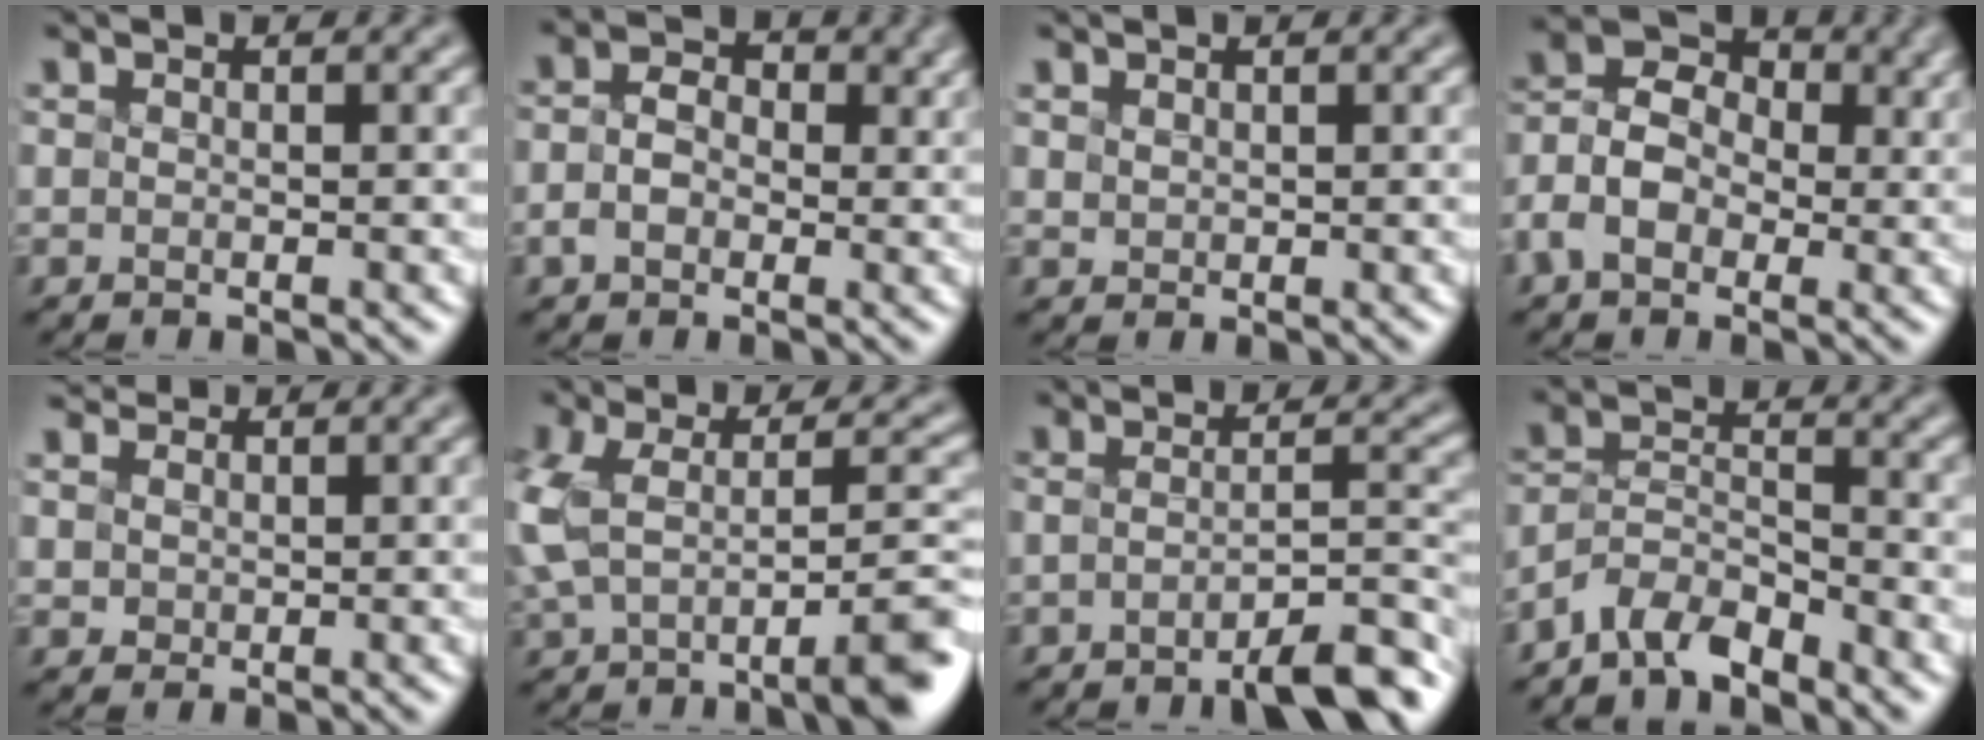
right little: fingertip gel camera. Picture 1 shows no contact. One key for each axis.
{"total": 1.7, "fx": -1.6, "fy": 0.5, "fz": -0.3, "tx": -0.021, "ty": -0.012, "tz": -0.005}
{"total": 1.5, "fx": 0.0, "fy": -0.8, "fz": -1.3, "tx": 0.000, "ty": -0.007, "tz": 0.033}
{"total": 3.8, "fx": -2.6, "fy": 2.4, "fz": 1.5, "tx": -0.055, "ty": -0.003, "tz": -0.026}
{"total": 1.5, "fx": 0.8, "fy": 0.2, "fz": -1.3, "tx": -0.010, "ty": -0.006, "tz": 0.057}
{"total": 6.6, "fx": -3.4, "fy": 1.4, "fz": 5.4, "tx": -0.120, "ty": -0.013, "tz": -0.034}
{"total": 4.8, "fx": -4.3, "fy": -0.3, "fz": 2.2, "tx": -0.037, "ty": -0.004, "tz": -0.042}
{"total": 5.0, "fx": -5.0, "fy": -0.2, "fz": -0.4, "tx": -0.013, "ty": -0.008, "tz": -0.069}